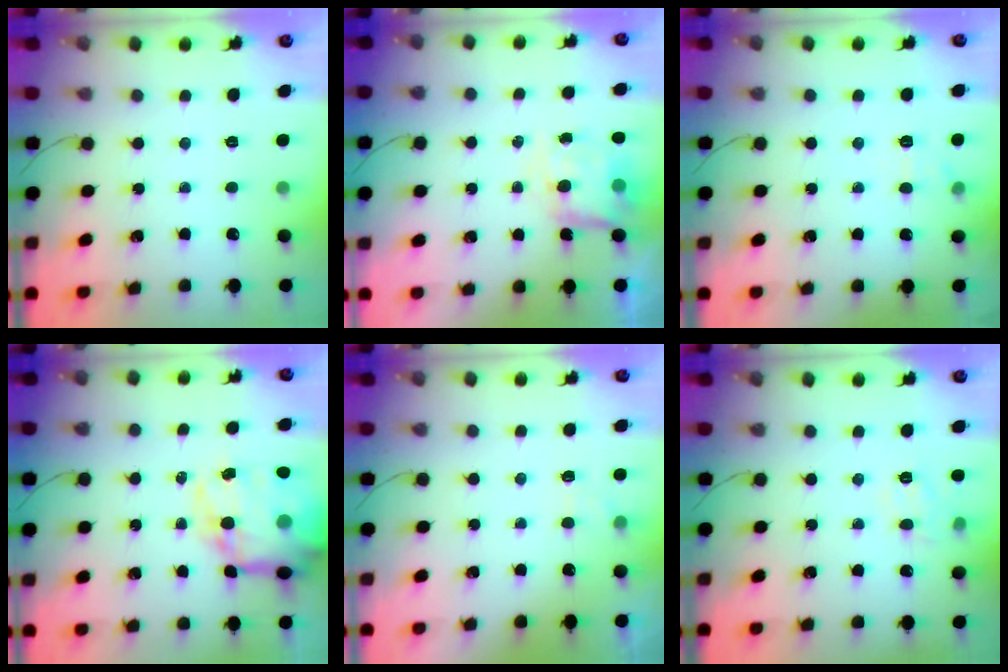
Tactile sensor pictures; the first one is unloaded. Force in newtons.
{"total": 8.8, "press": 8.6, "slide": 1.8}
{"total": 6.9, "press": 6.7, "slide": 1.7}
{"total": 23.6, "press": 23.0, "slide": 5.3}
{"total": 2.4, "press": 1.9, "slide": 1.4}
{"total": 8.7, "press": 8.5, "slide": 1.4}